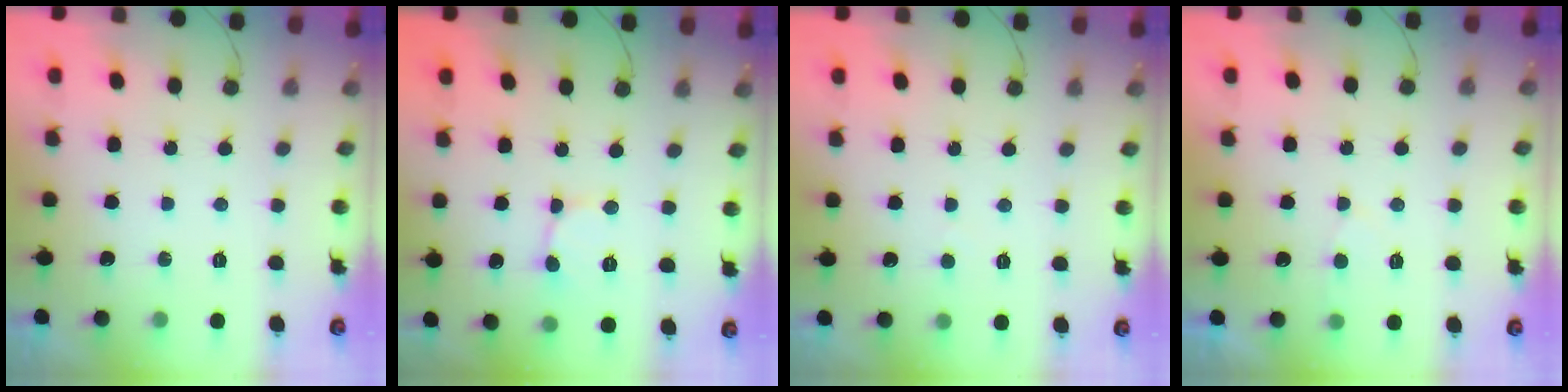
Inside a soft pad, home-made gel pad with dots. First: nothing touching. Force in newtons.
{"total": 2.3, "press": 2.3, "slide": 0.2}
{"total": 2.0, "press": 2.0, "slide": 0.1}
{"total": 3.4, "press": 3.4, "slide": 0.5}